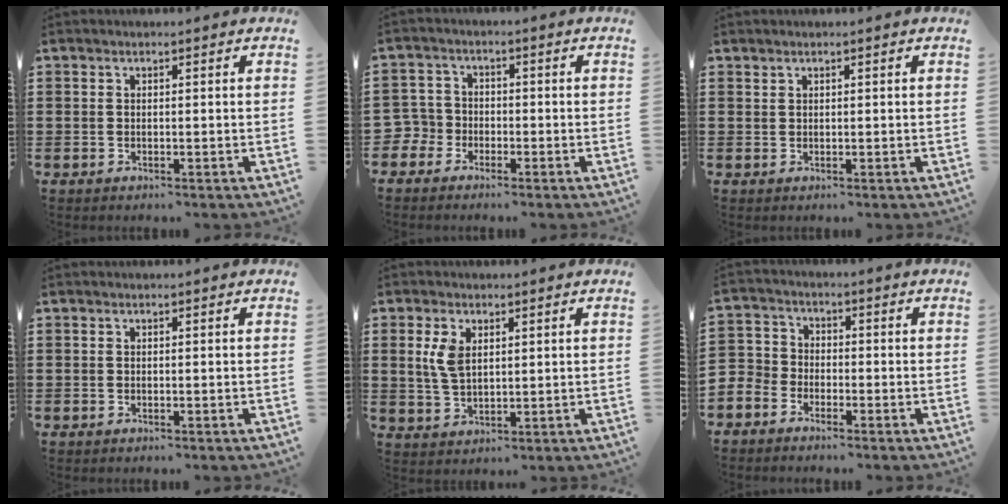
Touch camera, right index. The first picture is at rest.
{"total": 3.6, "force": [-2.2, 2.8, 0.3], "torque": [-0.043, -0.003, -0.056]}
{"total": 0.7, "force": [0.6, 0.4, 0.0], "torque": [-0.002, 0.002, 0.011]}
{"total": 0.0}
{"total": 4.5, "force": [1.5, 2.5, 3.4], "torque": [-0.082, 0.006, 0.024]}
{"total": 3.5, "force": [-2.8, 2.0, -0.2], "torque": [-0.025, 0.001, -0.069]}